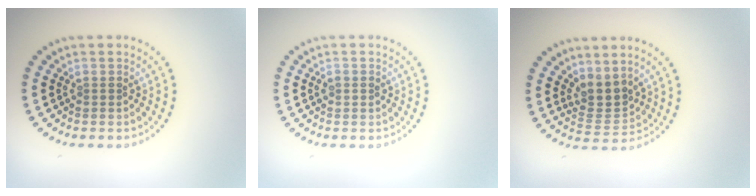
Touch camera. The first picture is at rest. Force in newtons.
{"total": 1.1, "press": 1.0, "slide": 0.2}
{"total": 2.8, "press": 2.1, "slide": 1.8}